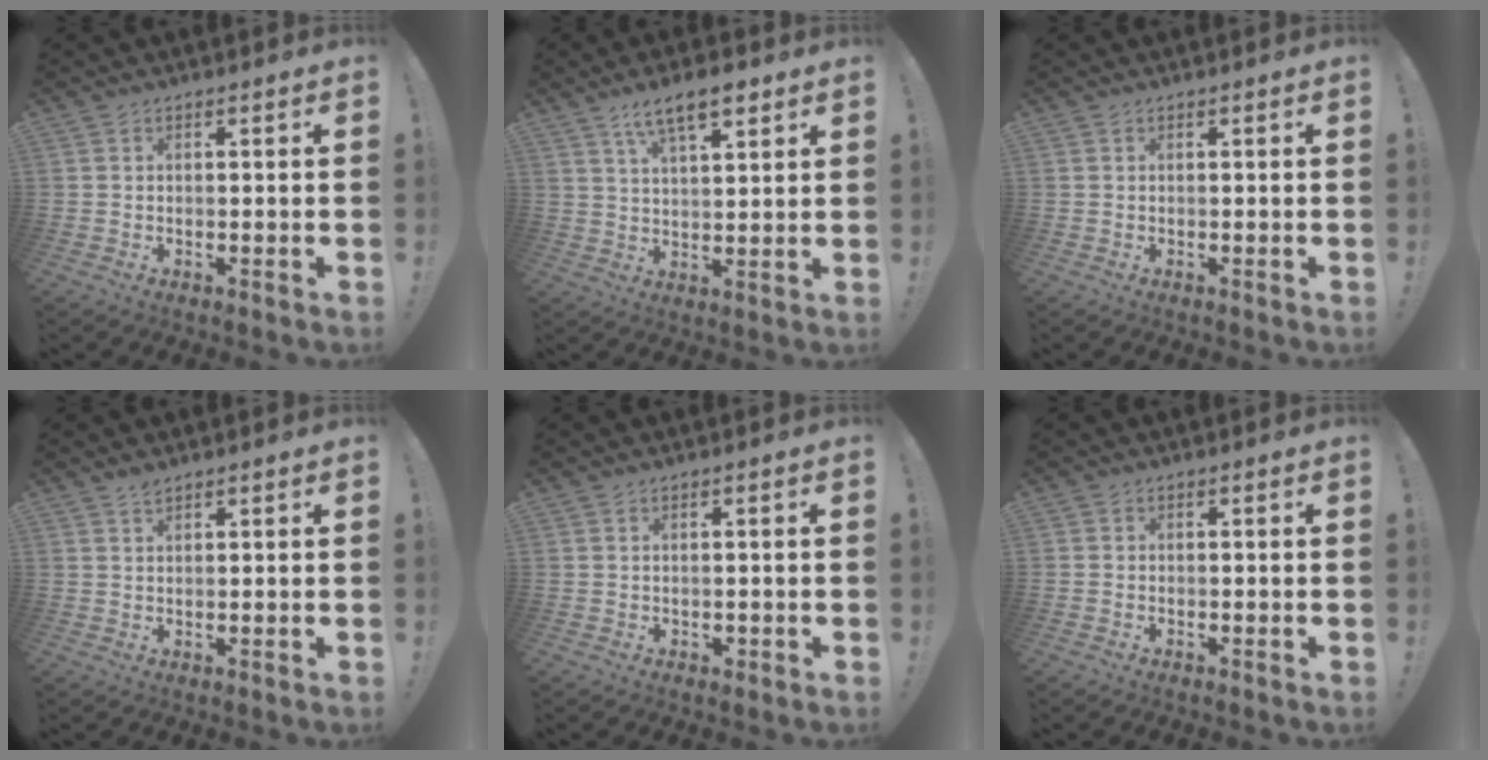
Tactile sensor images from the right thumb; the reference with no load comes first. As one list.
[{"total": 9.6, "force": [5.9, 3.5, 6.7], "torque": [-0.104, -0.021, 0.104]}, {"total": 0.0}, {"total": 1.6, "force": [1.4, 0.4, 0.7], "torque": [-0.006, -0.006, 0.024]}, {"total": 0.8, "force": [-0.1, 0.7, 0.4], "torque": [-0.005, 0.002, -0.002]}, {"total": 0.6, "force": [-0.5, 0.3, 0.0], "torque": [0.002, 0.000, -0.009]}]